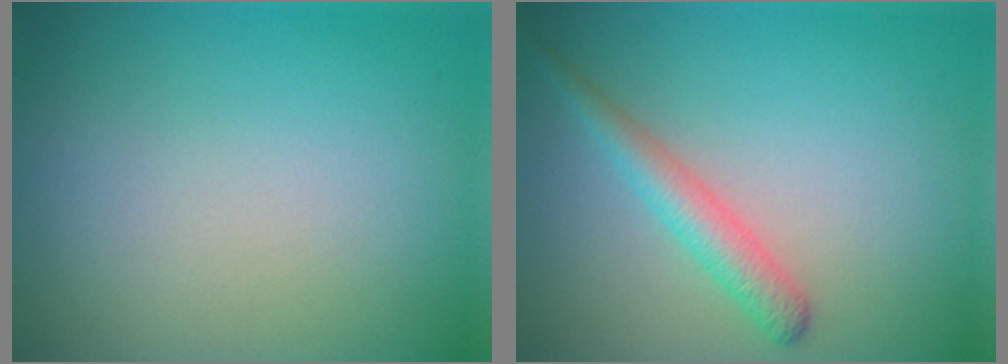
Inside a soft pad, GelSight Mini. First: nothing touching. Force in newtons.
{"total": 2.7, "press": 2.7, "slide": 0.1}